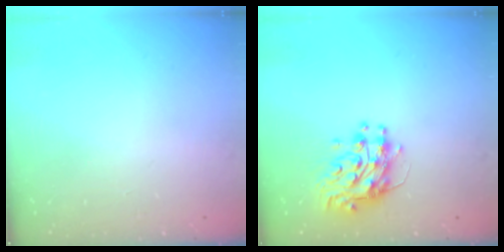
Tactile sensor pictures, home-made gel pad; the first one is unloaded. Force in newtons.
{"total": 10.4, "press": 10.4, "slide": 1.0}